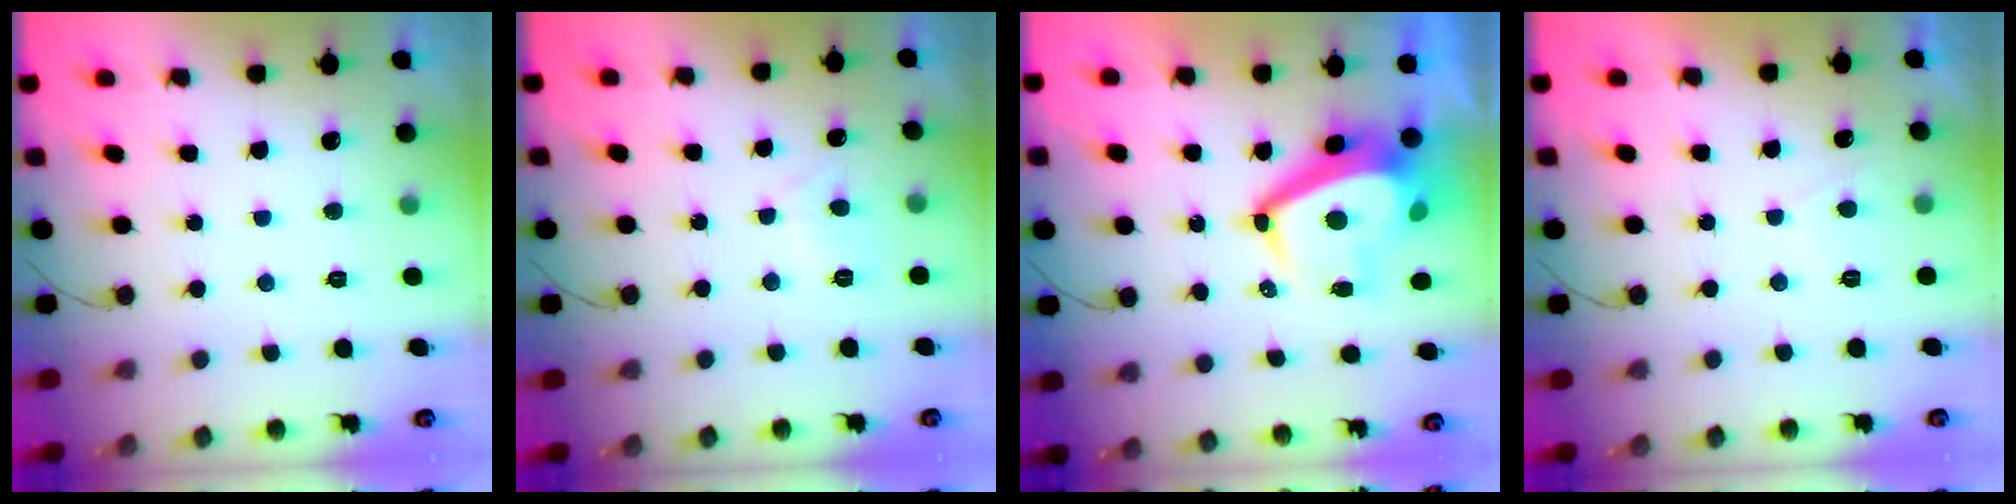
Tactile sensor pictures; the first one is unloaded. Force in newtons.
{"total": 2.5, "press": 2.4, "slide": 0.7}
{"total": 11.5, "press": 11.4, "slide": 1.6}
{"total": 0.9, "press": 0.7, "slide": 0.5}